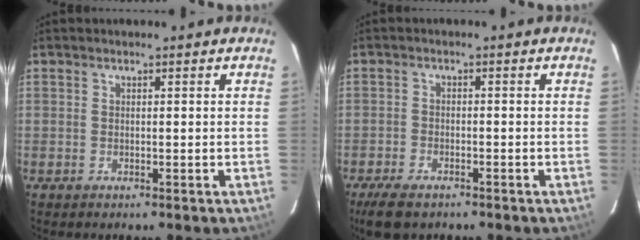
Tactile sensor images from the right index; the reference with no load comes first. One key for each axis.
{"total": 6.3, "fx": -4.8, "fy": 2.6, "fz": 3.1, "tx": -0.086, "ty": -0.016, "tz": -0.088}